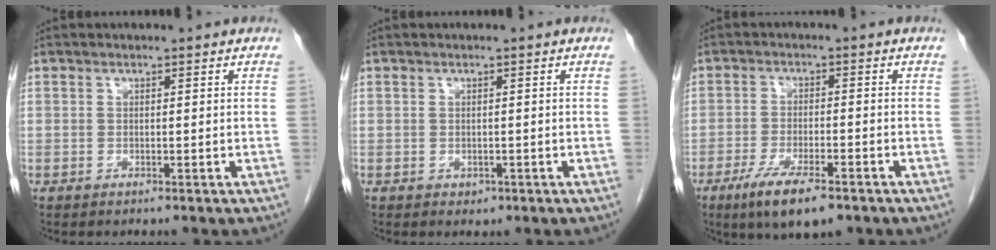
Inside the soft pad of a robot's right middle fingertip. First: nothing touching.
{"total": 0.9, "force": [-0.3, 0.7, 0.3], "torque": [-0.007, 0.001, -0.001]}
{"total": 8.4, "force": [-5.4, 1.8, 6.2], "torque": [-0.109, -0.016, -0.085]}